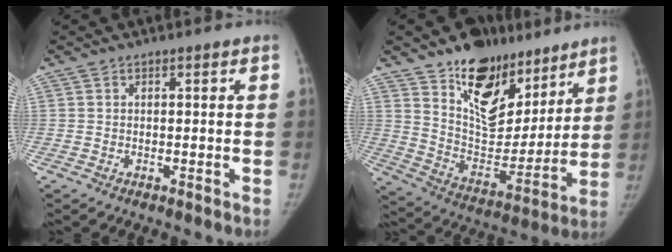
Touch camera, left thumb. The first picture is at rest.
{"total": 21.0, "force": [13.8, 11.9, 10.5], "torque": [-0.100, -0.091, 0.230]}